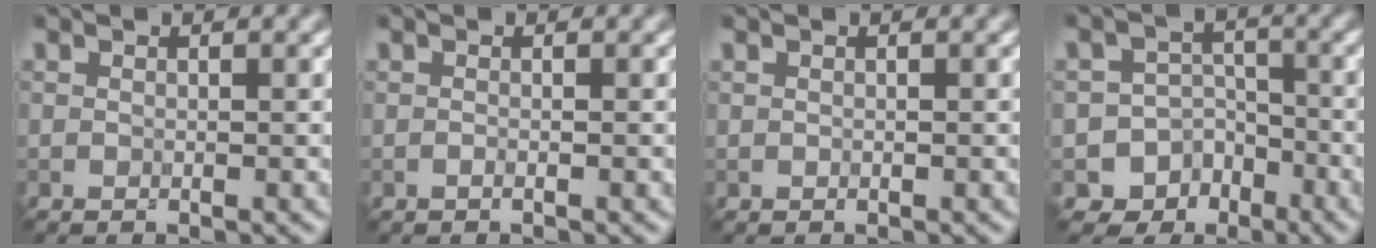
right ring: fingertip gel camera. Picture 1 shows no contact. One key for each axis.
{"total": 0.0}
{"total": 0.0}
{"total": 7.5, "fx": -4.6, "fy": 5.9, "fz": 0.6, "tx": 0.020, "ty": -0.012, "tz": -0.083}